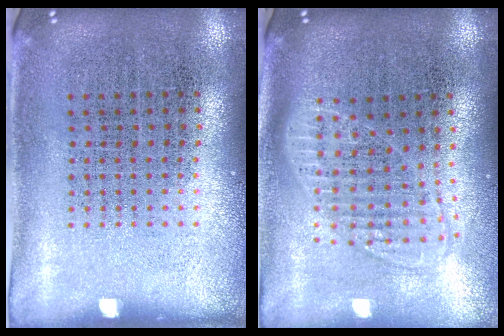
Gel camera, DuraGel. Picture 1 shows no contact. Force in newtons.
{"total": 1.8, "press": 1.5, "slide": 1.0}